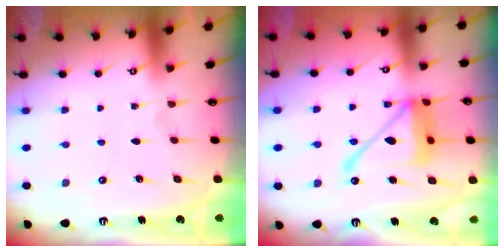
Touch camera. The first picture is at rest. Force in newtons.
{"total": 16.6, "press": 16.5, "slide": 1.6}